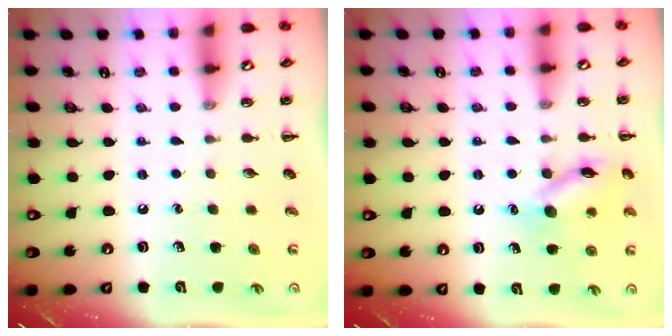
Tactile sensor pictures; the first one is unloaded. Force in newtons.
{"total": 12.5, "press": 12.5, "slide": 0.7}